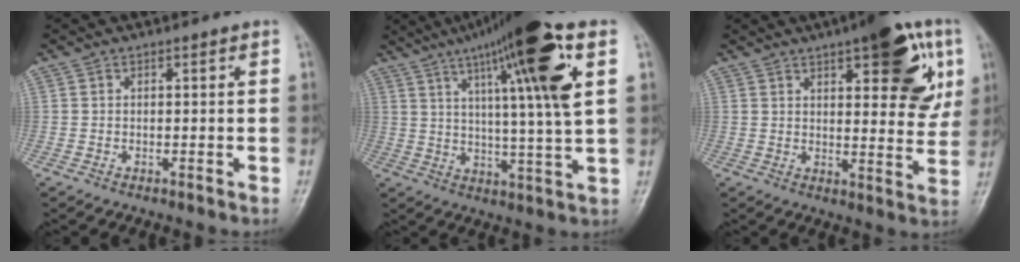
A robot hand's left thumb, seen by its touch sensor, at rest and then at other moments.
{"total": 19.8, "force": [8.1, 2.0, 18.0], "torque": [-0.276, -0.011, 0.121]}
{"total": 16.4, "force": [7.1, 5.8, 13.6], "torque": [-0.135, -0.022, 0.089]}